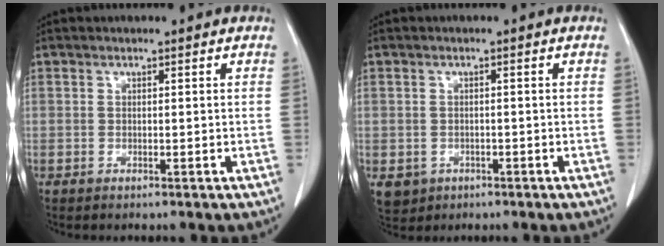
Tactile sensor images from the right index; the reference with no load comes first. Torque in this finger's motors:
{"motor_torque": [0.12, -0.06, -0.03, -0.11]}